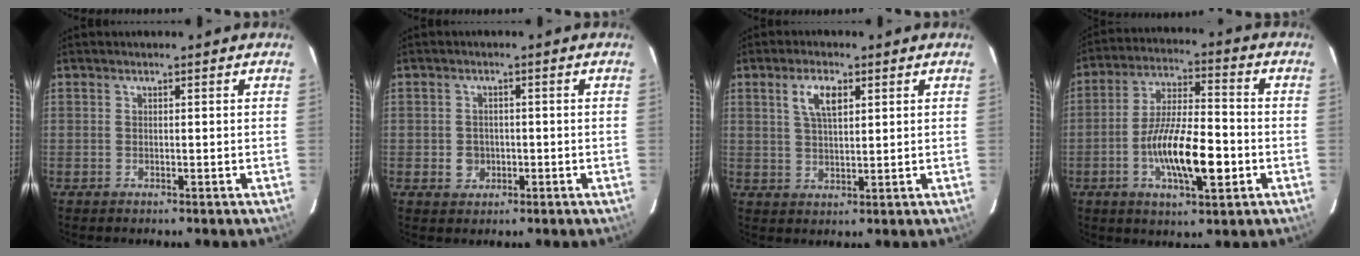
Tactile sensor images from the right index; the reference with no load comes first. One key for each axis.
{"total": 3.2, "fx": -0.7, "fy": 2.9, "fz": 0.9, "tx": -0.019, "ty": 0.005, "tz": -0.005}
{"total": 5.3, "fx": 2.3, "fy": 2.1, "fz": 4.3, "tx": -0.078, "ty": 0.008, "tz": 0.044}
{"total": 13.8, "fx": -4.2, "fy": 4.0, "fz": 12.5, "tx": -0.237, "ty": -0.006, "tz": -0.073}